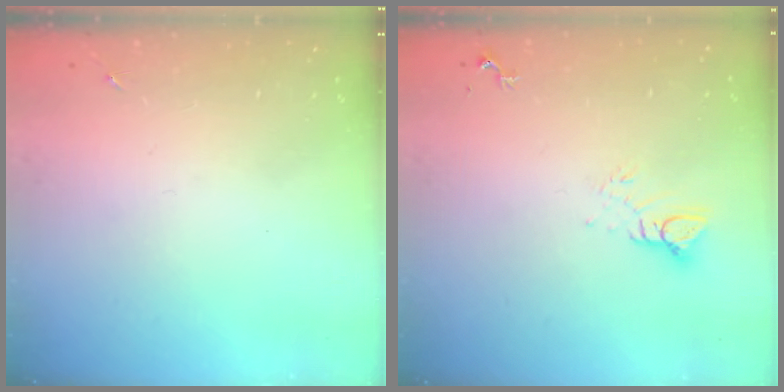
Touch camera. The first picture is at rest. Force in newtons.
{"total": 5.6, "press": 5.6, "slide": 0.0}